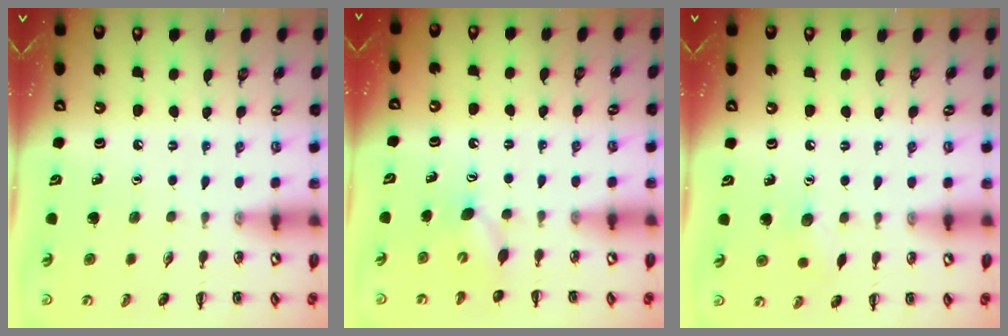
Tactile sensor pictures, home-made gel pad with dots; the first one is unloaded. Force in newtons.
{"total": 3.4, "press": 3.3, "slide": 0.9}
{"total": 6.2, "press": 6.0, "slide": 1.6}